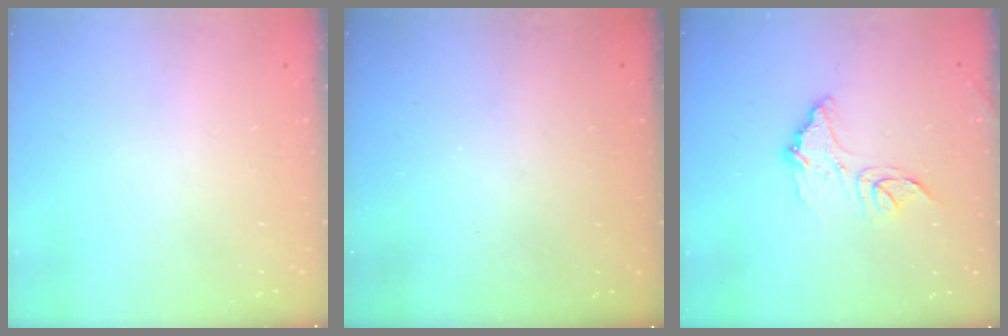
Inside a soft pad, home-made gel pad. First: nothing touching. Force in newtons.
{"total": 3.2, "press": 3.2, "slide": 0.1}
{"total": 12.3, "press": 12.3, "slide": 1.0}